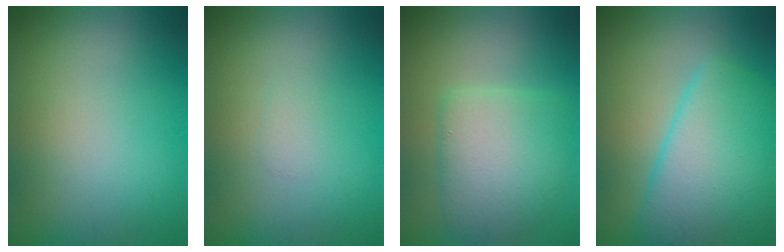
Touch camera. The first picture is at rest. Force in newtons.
{"total": 0.8, "press": 0.8, "slide": 0.1}
{"total": 5.1, "press": 5.1, "slide": 0.4}
{"total": 9.1, "press": 9.1, "slide": 0.3}